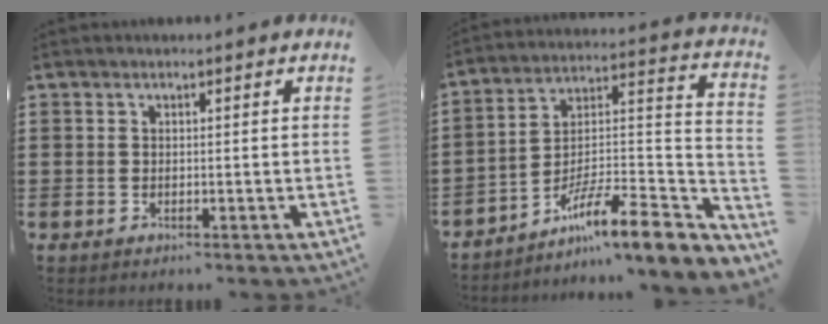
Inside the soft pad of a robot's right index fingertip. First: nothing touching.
{"total": 10.5, "force": [-7.3, 2.2, 7.2], "torque": [-0.114, 0.003, -0.139]}